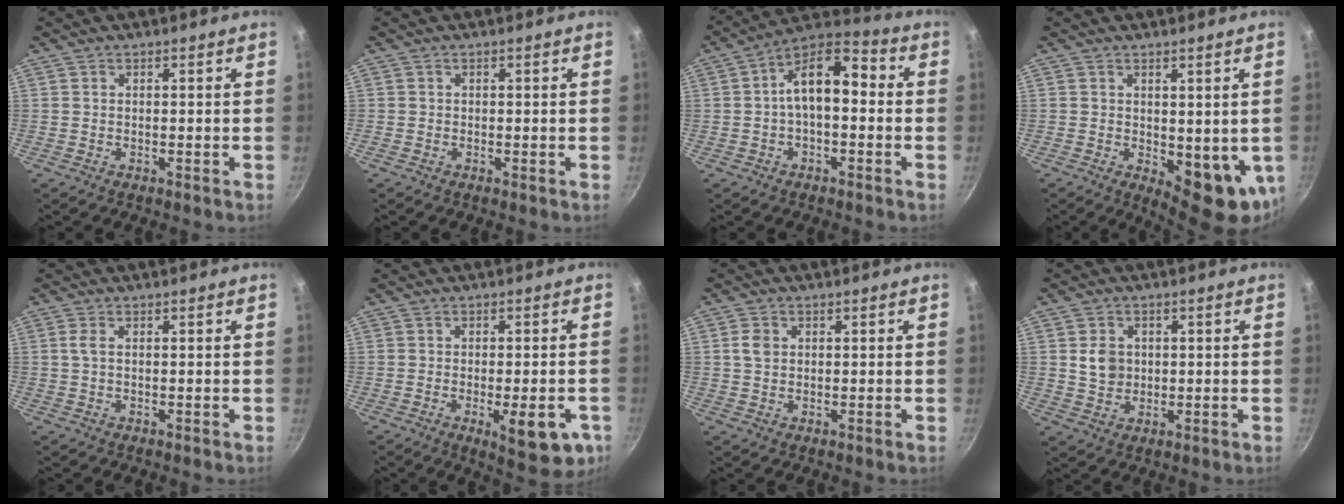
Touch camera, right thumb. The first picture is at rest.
{"total": 0.0}
{"total": 12.0, "force": [0.3, 6.3, 10.2], "torque": [-0.149, 0.045, -0.009]}
{"total": 10.9, "force": [-2.2, 4.6, 9.6], "torque": [-0.100, -0.021, -0.013]}
{"total": 1.4, "force": [0.2, 0.7, 1.2], "torque": [-0.033, 0.002, 0.005]}
{"total": 9.8, "force": [-3.8, 3.6, 8.3], "torque": [-0.098, 0.007, -0.042]}
{"total": 2.9, "force": [0.5, 2.2, 1.7], "torque": [-0.031, 0.002, 0.010]}
{"total": 4.8, "force": [0.8, 4.1, 2.5], "torque": [-0.024, -0.004, 0.018]}